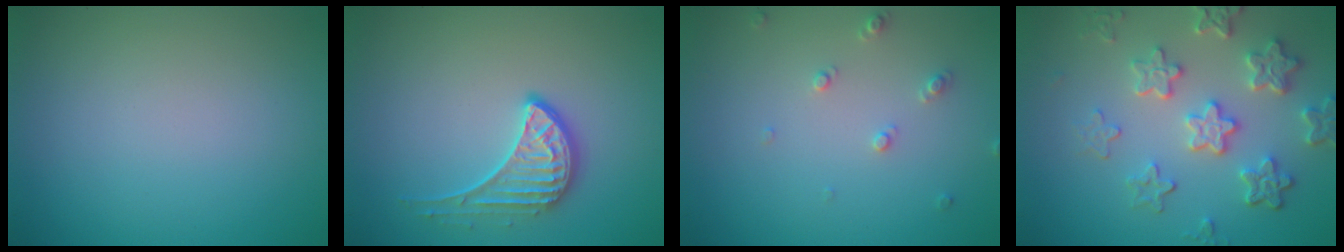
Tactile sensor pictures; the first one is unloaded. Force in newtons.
{"total": 2.7, "press": 2.2, "slide": 1.6}
{"total": 1.3, "press": 1.2, "slide": 0.3}
{"total": 5.5, "press": 4.3, "slide": 3.5}